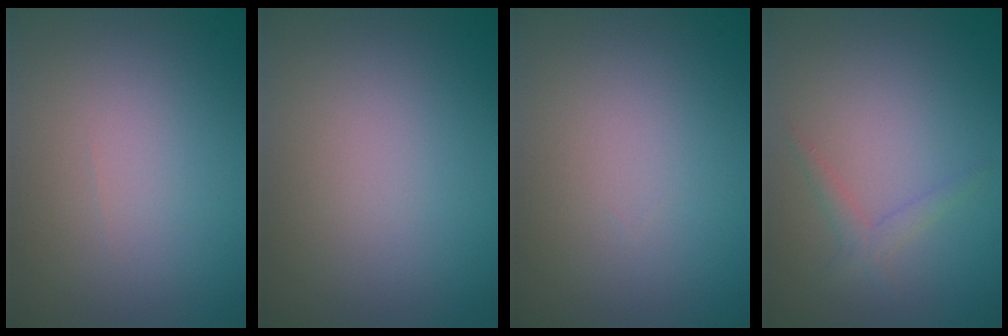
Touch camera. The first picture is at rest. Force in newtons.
{"total": 0.0}
{"total": 0.0}
{"total": 1.3, "press": 1.3, "slide": 0.1}